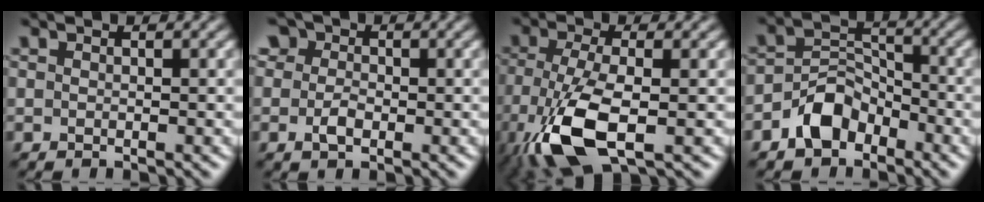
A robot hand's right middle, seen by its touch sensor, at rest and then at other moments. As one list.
[{"total": 2.8, "force": [-0.1, 2.2, 1.7], "torque": [-0.025, 0.003, -0.012]}, {"total": 8.1, "force": [-3.3, 3.1, 6.7], "torque": [-0.160, -0.011, -0.069]}, {"total": 4.5, "force": [-2.8, 2.7, 2.1], "torque": [-0.032, 0.008, -0.059]}]